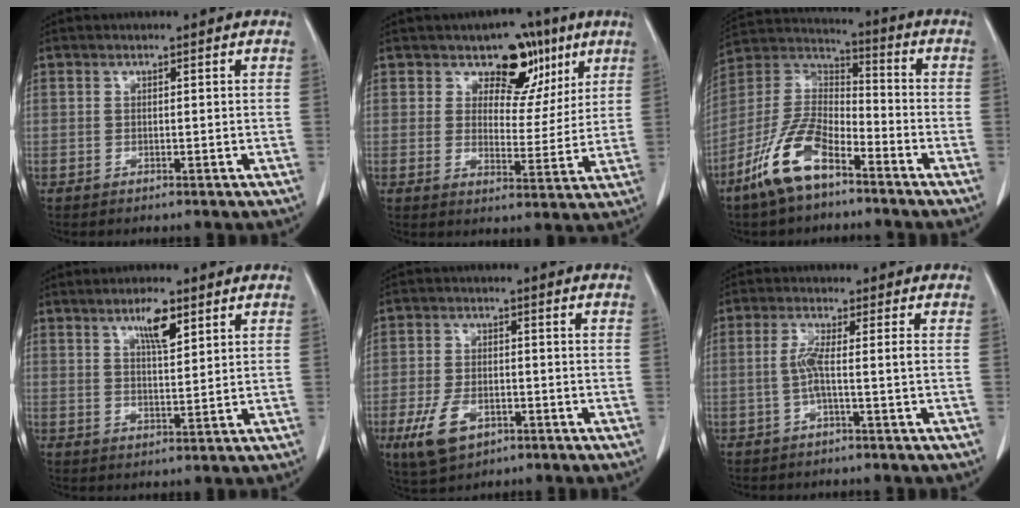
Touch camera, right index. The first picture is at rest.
{"total": 8.2, "force": [4.9, 5.2, 4.0], "torque": [-0.036, 0.002, 0.071]}
{"total": 12.6, "force": [-8.0, 4.7, 8.6], "torque": [-0.187, 0.003, -0.158]}
{"total": 5.0, "force": [2.9, 1.1, 4.0], "torque": [-0.072, 0.000, 0.050]}
{"total": 7.4, "force": [-3.5, 4.2, 5.0], "torque": [-0.106, -0.004, -0.054]}
{"total": 3.4, "force": [-0.7, -0.3, 3.3], "torque": [-0.069, 0.006, -0.014]}